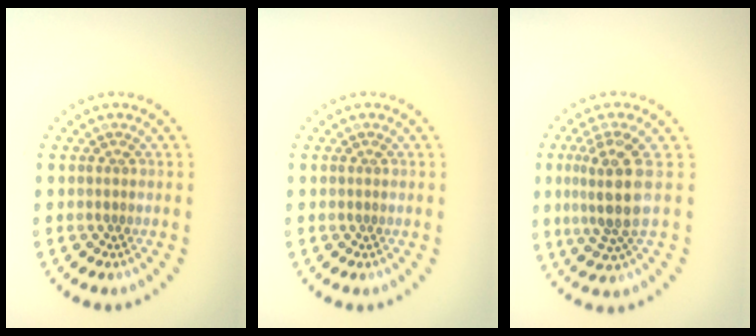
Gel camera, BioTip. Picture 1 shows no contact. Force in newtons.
{"total": 0.0}
{"total": 4.0, "press": 3.2, "slide": 2.4}